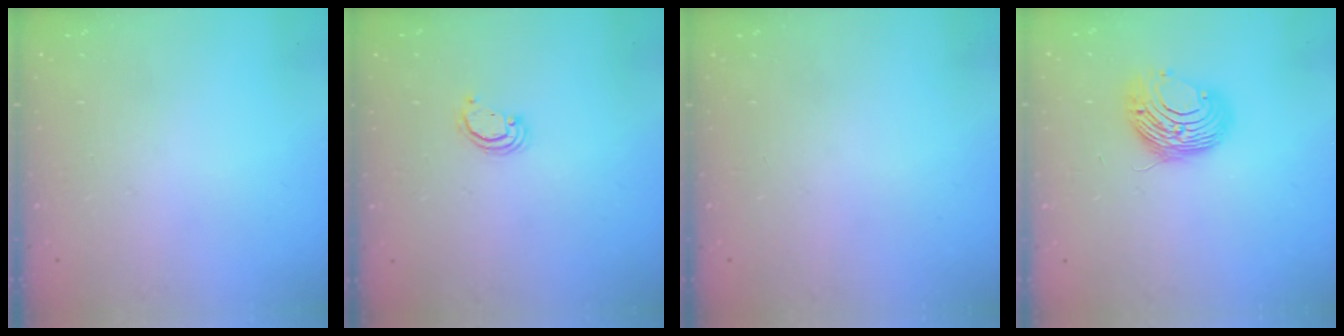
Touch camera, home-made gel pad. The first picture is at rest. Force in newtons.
{"total": 2.1, "press": 2.1, "slide": 0.1}
{"total": 0.0}
{"total": 9.5, "press": 9.5, "slide": 0.1}